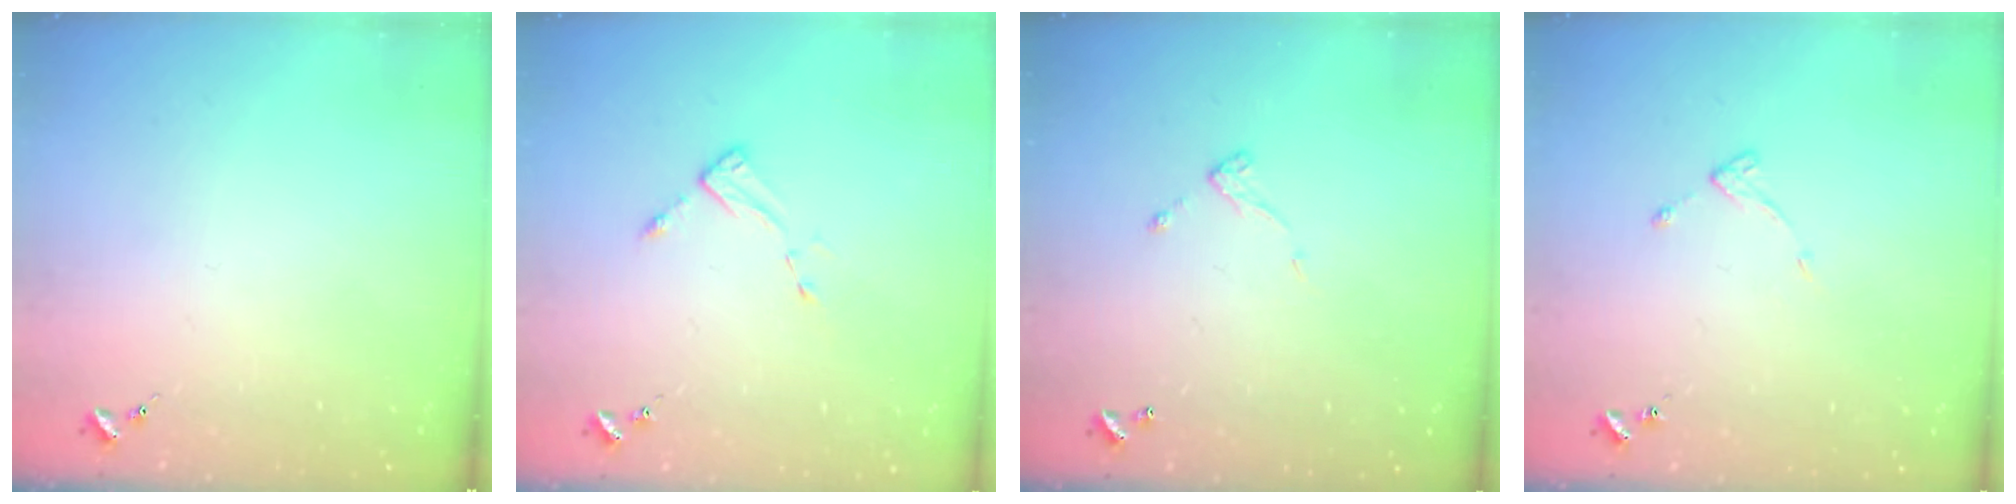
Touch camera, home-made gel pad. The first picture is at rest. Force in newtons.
{"total": 2.6, "press": 2.6, "slide": 0.4}
{"total": 4.5, "press": 4.5, "slide": 0.5}
{"total": 3.6, "press": 3.6, "slide": 0.5}